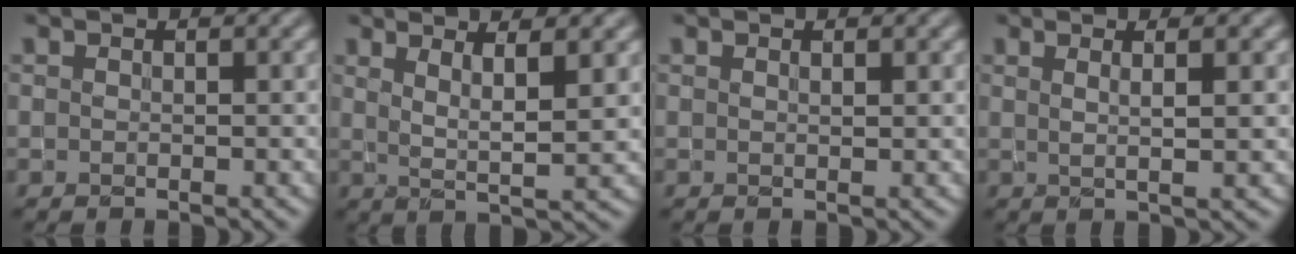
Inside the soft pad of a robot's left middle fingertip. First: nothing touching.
{"total": 4.0, "force": [1.8, 0.7, 3.6], "torque": [-0.061, -0.009, 0.032]}
{"total": 0.8, "force": [0.5, 0.2, 0.6], "torque": [-0.006, 0.001, 0.008]}
{"total": 3.8, "force": [1.6, 1.1, 3.3], "torque": [-0.035, 0.001, 0.005]}